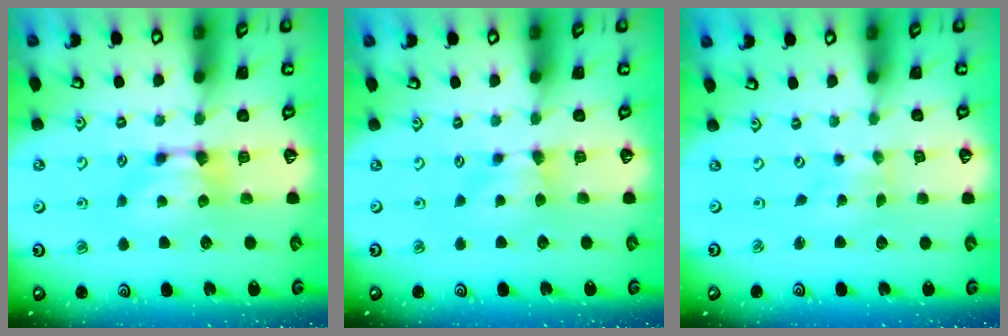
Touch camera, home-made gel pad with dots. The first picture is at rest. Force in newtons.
{"total": 1.2, "press": 1.1, "slide": 0.4}
{"total": 5.5, "press": 5.5, "slide": 0.5}